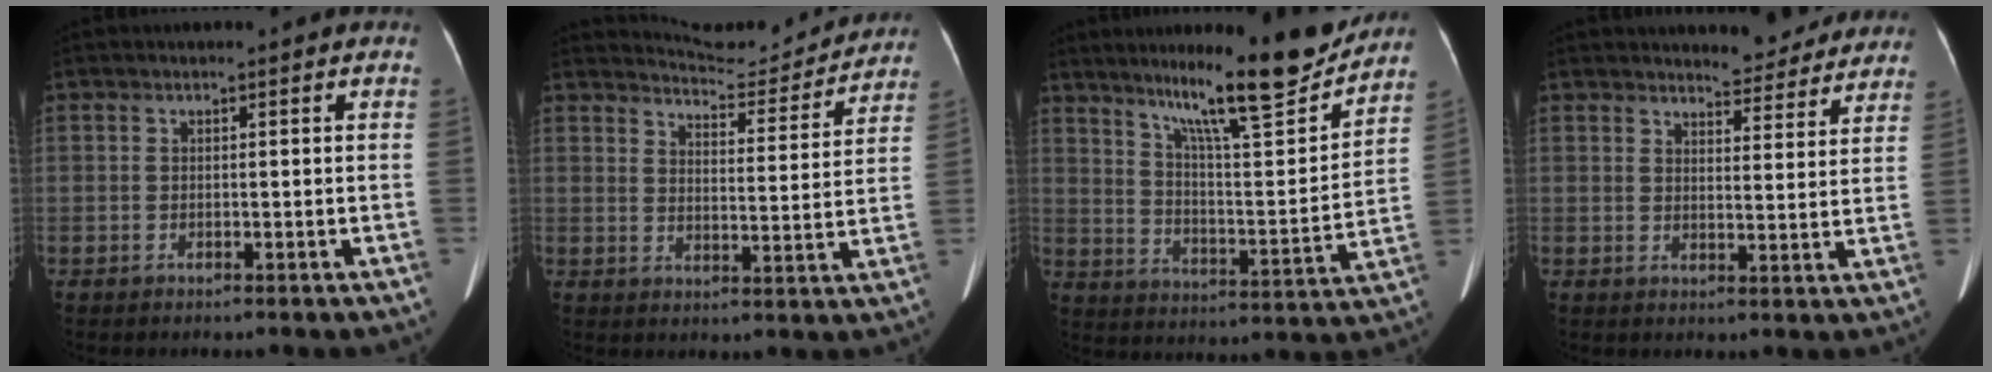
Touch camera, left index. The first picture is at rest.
{"total": 11.0, "force": [10.9, 0.9, 0.4], "torque": [-0.005, -0.014, 0.139]}
{"total": 18.5, "force": [15.1, 1.0, 10.7], "torque": [-0.156, -0.017, 0.232]}
{"total": 7.6, "force": [7.3, 1.6, 1.4], "torque": [-0.014, -0.009, 0.082]}